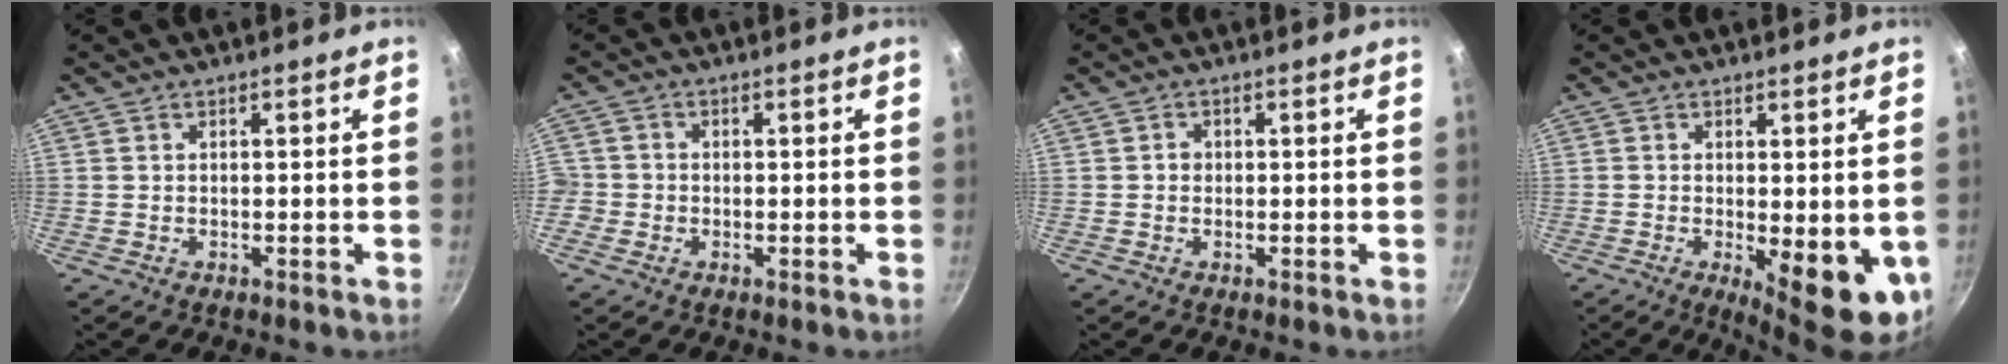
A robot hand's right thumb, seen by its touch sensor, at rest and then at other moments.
{"total": 2.7, "force": [-1.1, 2.4, 0.6], "torque": [-0.005, 0.012, -0.026]}
{"total": 1.3, "force": [-0.1, 1.2, 0.5], "torque": [-0.004, 0.004, -0.003]}
{"total": 11.1, "force": [-2.3, 3.8, 10.2], "torque": [-0.115, -0.009, -0.018]}